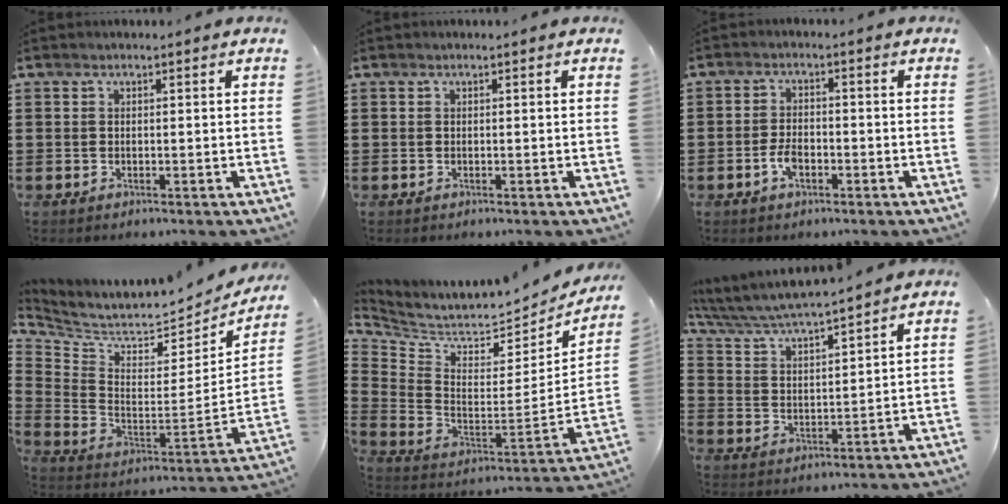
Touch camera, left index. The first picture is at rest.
{"total": 0.0}
{"total": 3.4, "force": [-1.5, 1.6, 2.6], "torque": [-0.068, -0.003, -0.034]}
{"total": 4.9, "force": [4.4, 1.1, 1.9], "torque": [-0.065, -0.055, 0.068]}
{"total": 4.7, "force": [4.0, 1.5, 1.9], "torque": [-0.063, -0.051, 0.064]}
{"total": 5.3, "force": [5.1, -0.1, 1.5], "torque": [-0.054, -0.037, 0.083]}